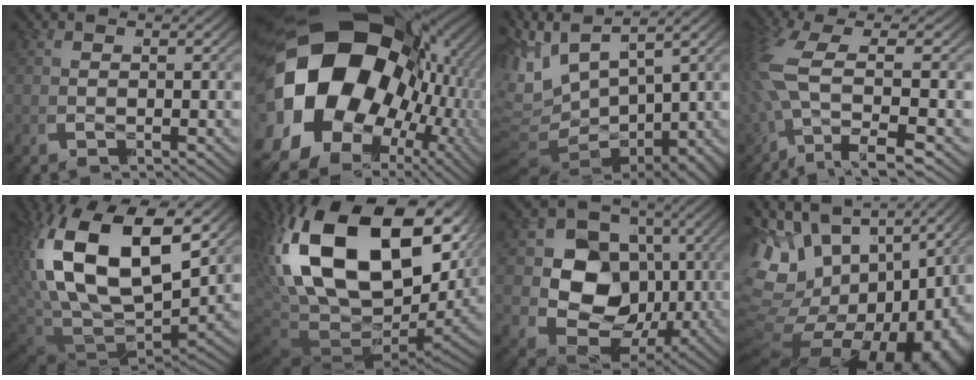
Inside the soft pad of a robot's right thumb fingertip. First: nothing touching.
{"total": 31.2, "force": [-0.9, 21.9, 22.2], "torque": [-0.381, -0.048, -0.007]}
{"total": 11.0, "force": [0.0, 7.5, 8.1], "torque": [-0.177, -0.022, 0.004]}
{"total": 6.8, "force": [-0.7, 3.2, 6.0], "torque": [-0.171, -0.015, 0.001]}
{"total": 14.6, "force": [1.3, 8.7, 11.6], "torque": [-0.263, -0.028, 0.035]}
{"total": 23.0, "force": [0.5, 13.6, 18.5], "torque": [-0.358, -0.040, 0.030]}
{"total": 17.9, "force": [0.9, 13.9, 11.1], "torque": [-0.232, -0.032, 0.014]}
{"total": 18.5, "force": [-3.2, 13.0, 12.9], "torque": [-0.261, -0.044, -0.036]}